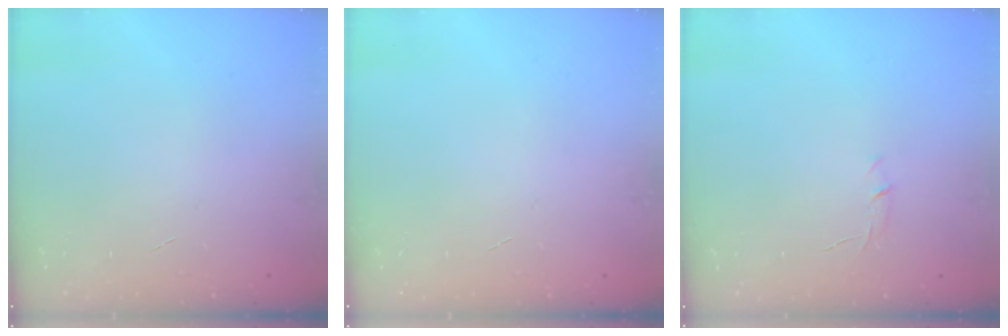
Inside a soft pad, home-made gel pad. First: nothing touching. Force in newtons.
{"total": 0.0}
{"total": 4.2, "press": 4.0, "slide": 1.3}